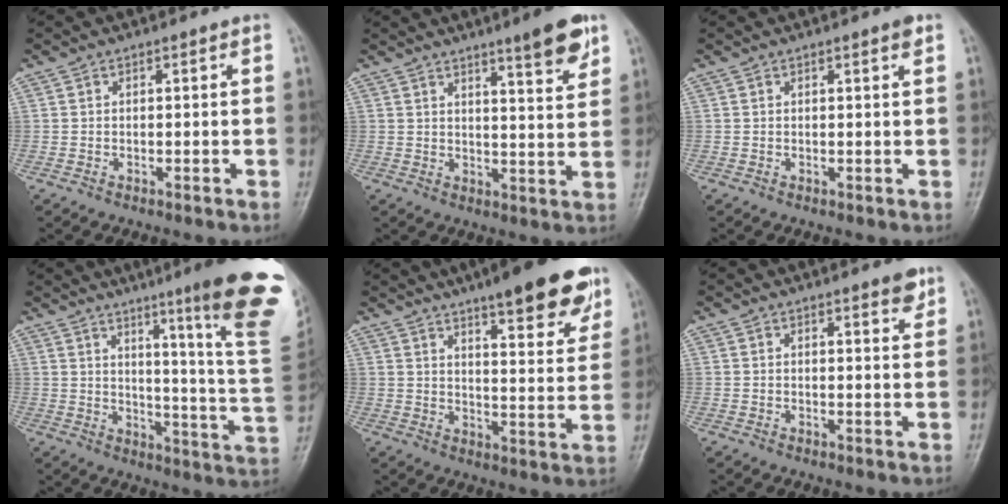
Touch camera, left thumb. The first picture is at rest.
{"total": 8.3, "force": [5.5, 1.1, 6.2], "torque": [-0.077, -0.035, 0.076]}
{"total": 1.2, "force": [0.8, 0.1, 1.0], "torque": [-0.011, -0.003, 0.009]}
{"total": 22.1, "force": [12.8, 0.7, 18.0], "torque": [-0.215, -0.083, 0.166]}
{"total": 16.8, "force": [11.2, 4.0, 11.9], "torque": [-0.125, -0.054, 0.152]}
{"total": 3.0, "force": [2.2, 0.7, 2.0], "torque": [-0.018, -0.013, 0.027]}